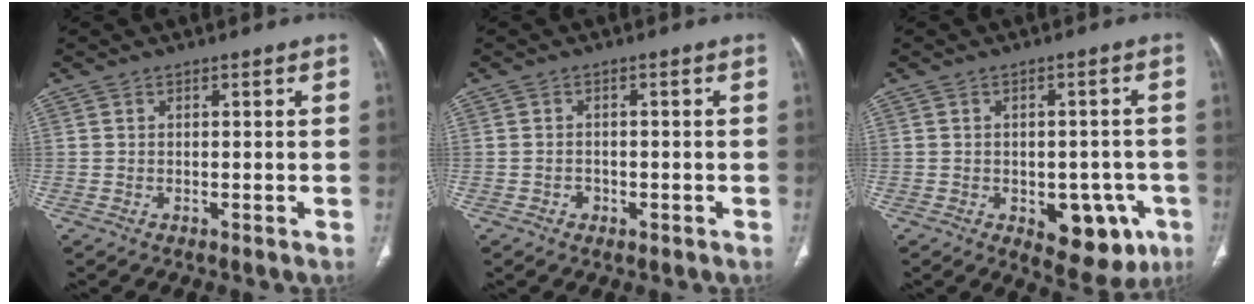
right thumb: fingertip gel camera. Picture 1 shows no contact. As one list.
[{"total": 1.5, "force": [-0.6, 1.2, 0.5], "torque": [-0.002, 0.006, -0.010]}, {"total": 11.4, "force": [-4.4, 6.5, 8.3], "torque": [-0.063, 0.016, -0.044]}]